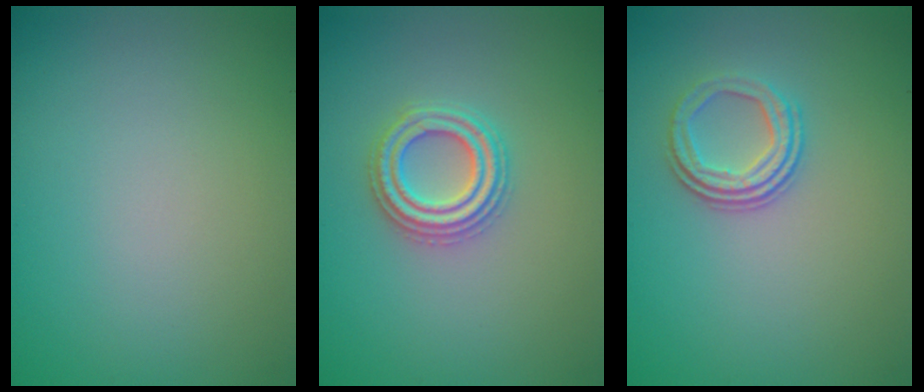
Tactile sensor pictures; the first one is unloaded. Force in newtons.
{"total": 3.1, "press": 3.0, "slide": 0.6}
{"total": 2.9, "press": 2.3, "slide": 1.7}